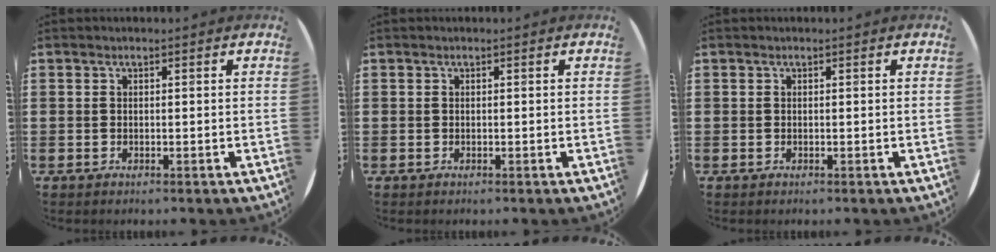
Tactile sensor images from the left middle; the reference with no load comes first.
{"total": 0.0}
{"total": 0.0}